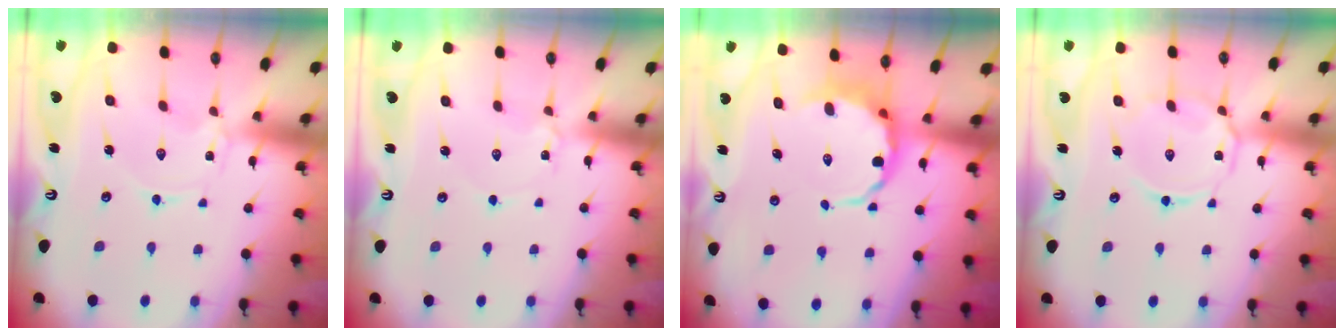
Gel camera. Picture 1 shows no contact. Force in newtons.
{"total": 2.6, "press": 2.6, "slide": 0.2}
{"total": 6.9, "press": 6.5, "slide": 2.1}
{"total": 9.3, "press": 9.3, "slide": 0.6}